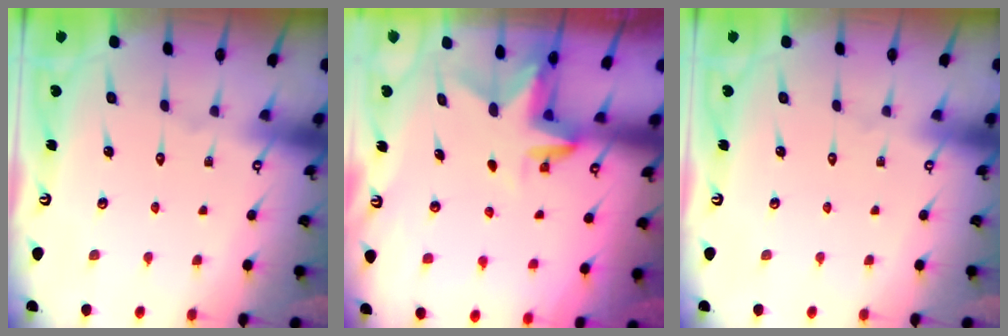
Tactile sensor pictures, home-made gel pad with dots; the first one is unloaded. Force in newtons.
{"total": 3.0, "press": 3.0, "slide": 0.2}
{"total": 0.0}